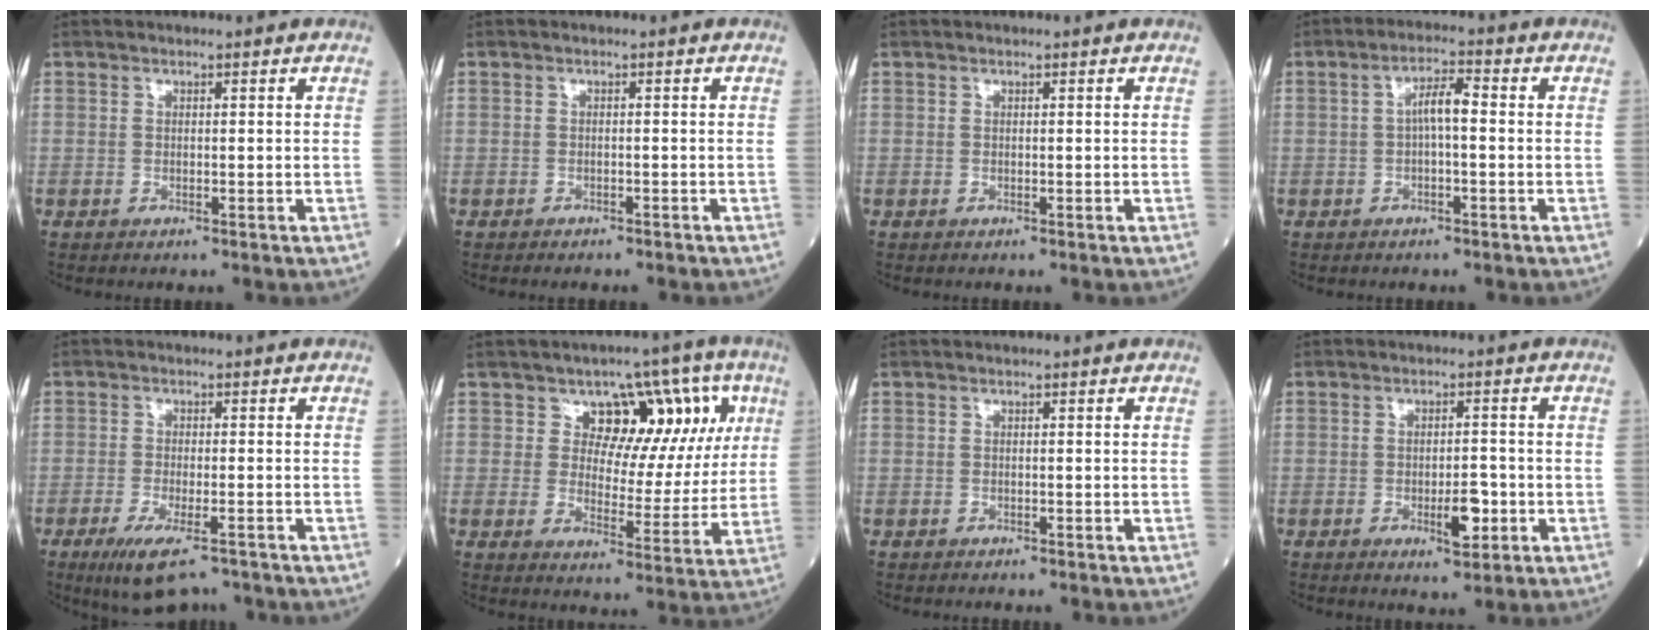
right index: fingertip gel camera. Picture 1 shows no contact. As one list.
[{"total": 2.0, "force": [-1.8, 0.7, 0.6], "torque": [-0.010, -0.001, -0.021]}, {"total": 0.0}, {"total": 3.9, "force": [-0.1, 0.9, 3.8], "torque": [-0.065, 0.013, -0.003]}, {"total": 7.5, "force": [-5.4, 1.8, 4.9], "torque": [-0.083, -0.016, -0.088]}, {"total": 11.6, "force": [4.8, 6.9, 8.0], "torque": [-0.078, 0.030, 0.067]}, {"total": 0.5, "force": [-0.5, 0.1, 0.1], "torque": [-0.004, 0.000, -0.010]}, {"total": 4.2, "force": [-1.4, 1.3, 3.8], "torque": [-0.058, 0.000, -0.013]}]